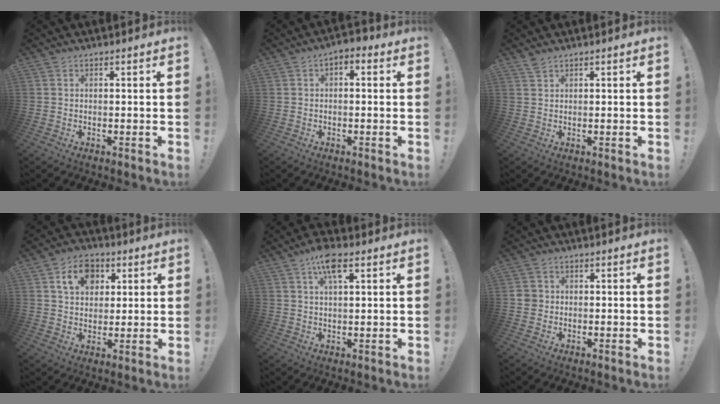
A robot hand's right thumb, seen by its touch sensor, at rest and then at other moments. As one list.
[{"total": 2.3, "force": [-0.8, 1.4, 1.7], "torque": [-0.025, 0.010, -0.017]}, {"total": 1.9, "force": [1.7, 0.6, 0.8], "torque": [-0.008, -0.005, 0.030]}, {"total": 10.5, "force": [4.3, 8.0, 5.2], "torque": [-0.076, -0.007, 0.081]}, {"total": 7.6, "force": [3.9, 2.9, 5.9], "torque": [-0.101, -0.007, 0.066]}, {"total": 2.5, "force": [-0.1, 2.4, 0.6], "torque": [-0.003, 0.005, -0.002]}]